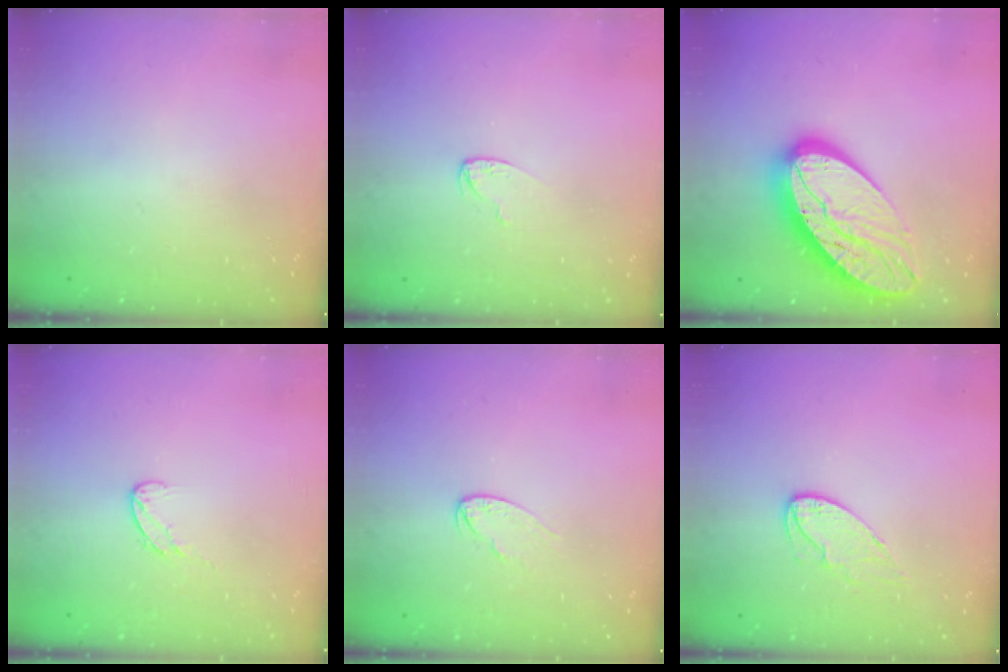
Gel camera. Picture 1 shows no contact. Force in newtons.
{"total": 3.5, "press": 3.5, "slide": 0.3}
{"total": 22.8, "press": 22.7, "slide": 1.6}
{"total": 5.9, "press": 5.9, "slide": 0.4}
{"total": 4.5, "press": 4.5, "slide": 0.4}
{"total": 7.2, "press": 7.2, "slide": 0.1}